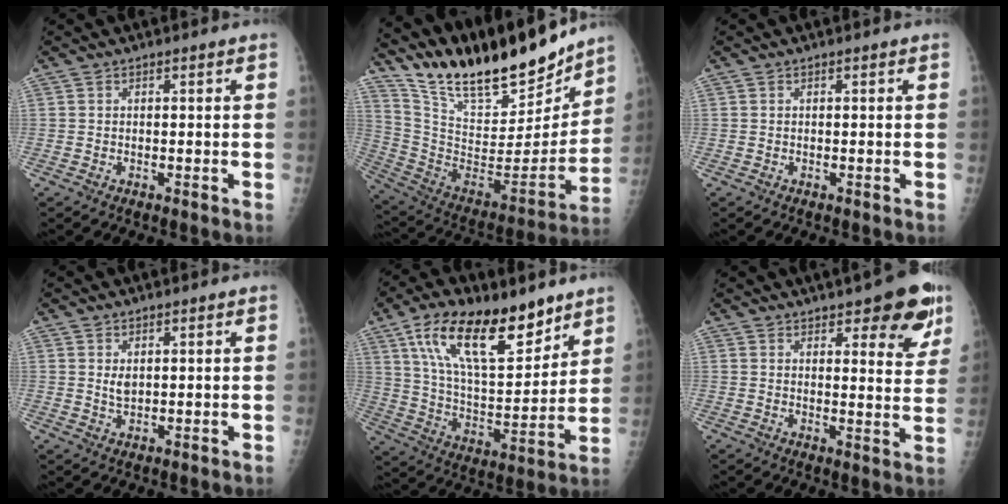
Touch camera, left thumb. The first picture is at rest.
{"total": 27.1, "force": [22.5, 8.2, 12.7], "torque": [-0.185, -0.098, 0.374]}
{"total": 0.0}
{"total": 2.2, "force": [0.9, 1.3, 1.5], "torque": [-0.021, -0.009, 0.020]}
{"total": 22.1, "force": [13.3, 9.2, 15.0], "torque": [-0.223, -0.054, 0.240]}
{"total": 11.1, "force": [6.8, 3.8, 7.9], "torque": [-0.058, -0.034, 0.085]}